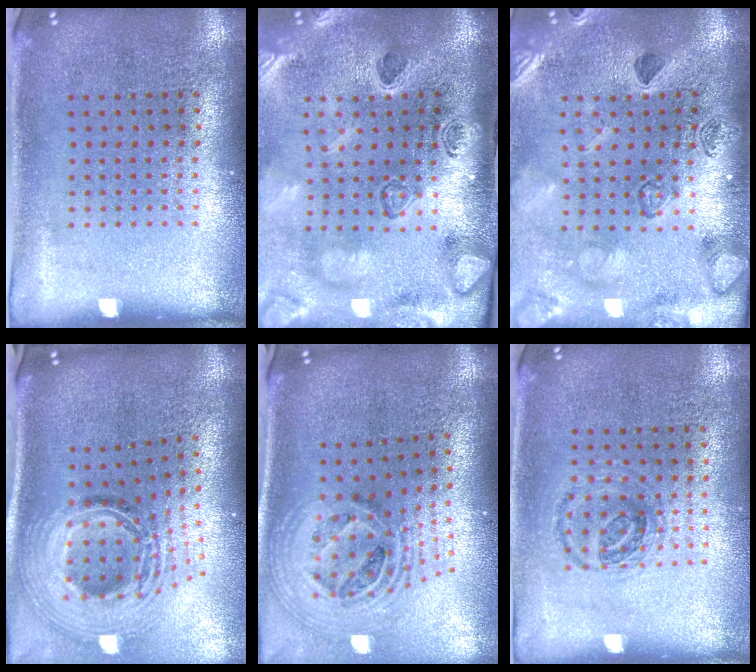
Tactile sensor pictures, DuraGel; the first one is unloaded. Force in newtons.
{"total": 4.3, "press": 3.2, "slide": 3.0}
{"total": 2.3, "press": 2.3, "slide": 0.3}
{"total": 2.8, "press": 1.9, "slide": 2.1}
{"total": 2.4, "press": 1.8, "slide": 1.6}
{"total": 0.9, "press": 0.9, "slide": 0.1}